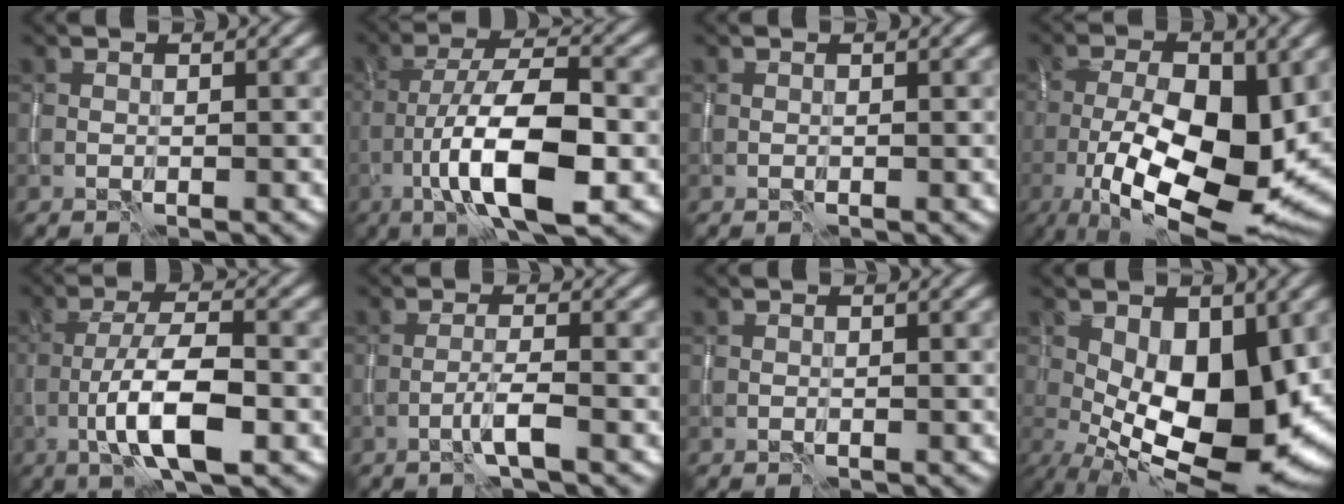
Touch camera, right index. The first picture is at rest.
{"total": 10.1, "force": [-3.7, 3.0, 8.9], "torque": [-0.150, 0.007, -0.069]}
{"total": 0.0}
{"total": 14.4, "force": [-3.2, 6.2, 12.6], "torque": [-0.208, -0.003, -0.051]}
{"total": 7.0, "force": [-2.6, 2.0, 6.2], "torque": [-0.109, 0.006, -0.051]}
{"total": 1.9, "force": [-1.1, -0.1, 1.5], "torque": [-0.027, 0.006, -0.027]}
{"total": 0.0}
{"total": 12.7, "force": [-0.8, 6.3, 11.1], "torque": [-0.159, -0.012, -0.011]}